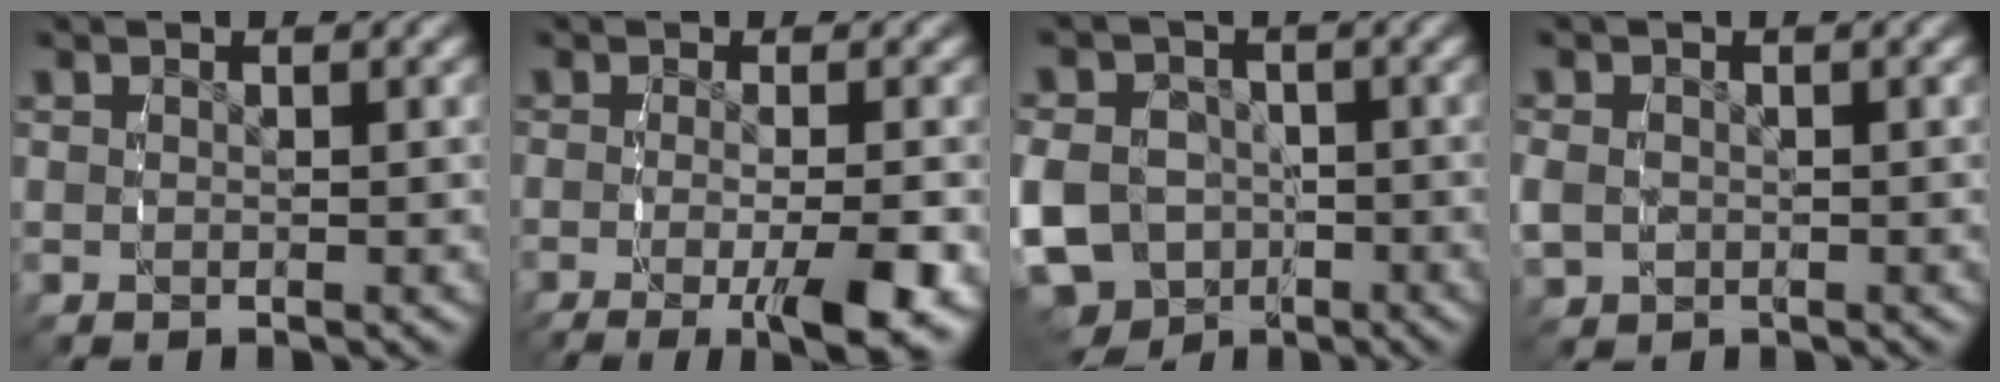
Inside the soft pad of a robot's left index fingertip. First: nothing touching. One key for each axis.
{"total": 5.1, "fx": -3.0, "fy": 0.7, "fz": 4.0, "tx": -0.066, "ty": -0.016, "tz": -0.046}
{"total": 10.6, "fx": -4.4, "fy": 9.3, "fz": 2.7, "tx": -0.071, "ty": -0.052, "tz": -0.068}
{"total": 2.4, "fx": -0.8, "fy": 2.2, "fz": 0.6, "tx": -0.027, "ty": -0.013, "tz": -0.008}